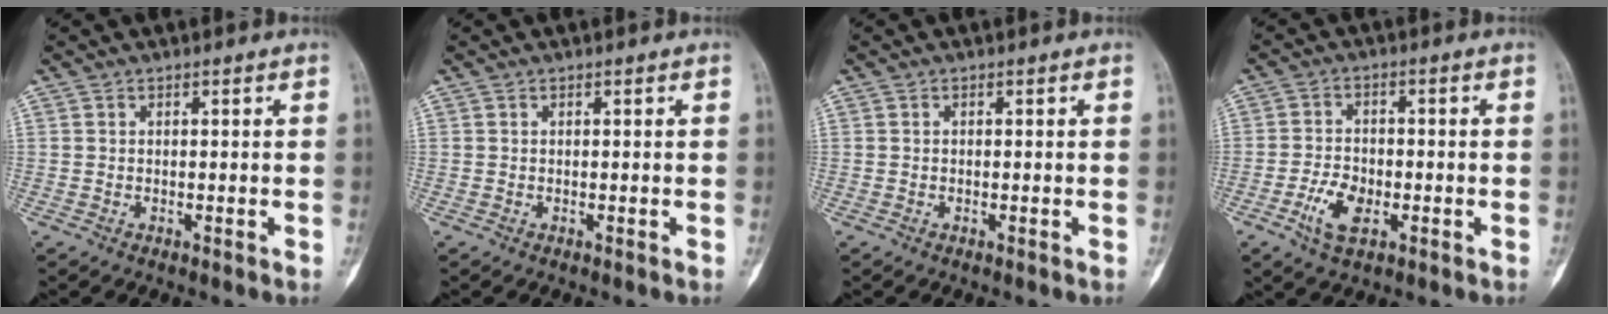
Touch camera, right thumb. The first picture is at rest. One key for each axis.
{"total": 0.0}
{"total": 0.0}
{"total": 6.4, "fx": -2.6, "fy": 3.5, "fz": 4.7, "tx": -0.087, "ty": 0.010, "tz": -0.048}